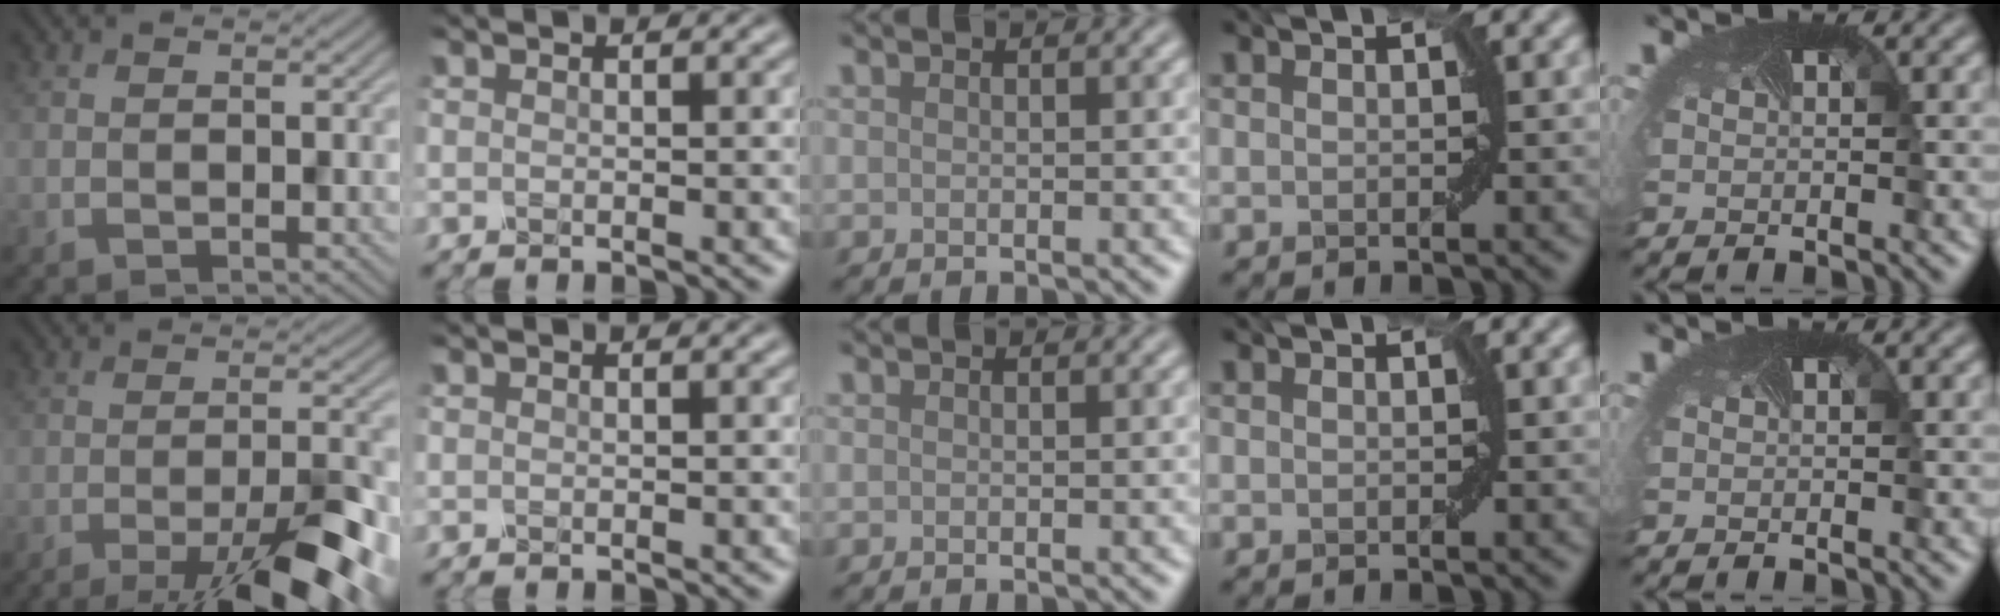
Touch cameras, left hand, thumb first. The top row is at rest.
{"thumb": {"total": 12.0, "force": [-7.1, 1.8, 9.4], "torque": [-0.136, 0.007, -0.101]}}